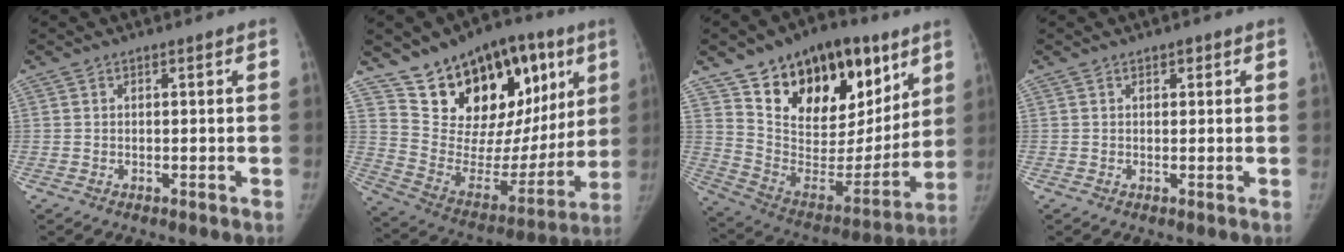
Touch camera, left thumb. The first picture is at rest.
{"total": 26.7, "force": [13.7, 15.2, 17.1], "torque": [-0.195, -0.026, 0.234]}
{"total": 28.3, "force": [16.0, 15.9, 17.0], "torque": [-0.225, -0.038, 0.271]}
{"total": 1.2, "force": [0.7, 0.8, 0.5], "torque": [0.005, -0.003, 0.007]}